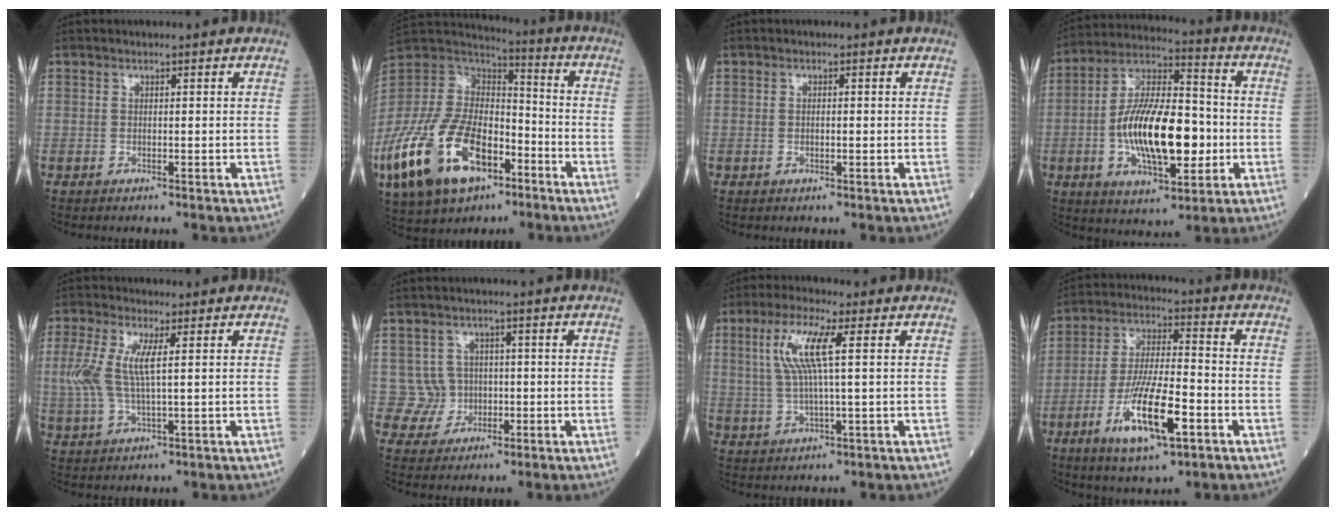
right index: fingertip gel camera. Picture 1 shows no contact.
{"total": 24.4, "force": [-11.7, 12.7, 17.2], "torque": [-0.422, -0.028, -0.211]}
{"total": 1.0, "force": [-0.1, 0.4, 0.9], "torque": [-0.018, 0.000, -0.002]}
{"total": 17.5, "force": [-2.8, 6.2, 16.0], "torque": [-0.299, 0.008, -0.048]}
{"total": 7.2, "force": [1.3, 1.9, 6.8], "torque": [-0.172, 0.004, 0.029]}
{"total": 2.9, "force": [-0.1, 2.9, -0.2], "torque": [0.014, 0.007, -0.001]}
{"total": 8.0, "force": [2.2, 0.3, 7.6], "torque": [-0.166, 0.011, 0.045]}
{"total": 13.2, "force": [-5.4, 2.9, 11.7], "torque": [-0.227, -0.013, -0.094]}